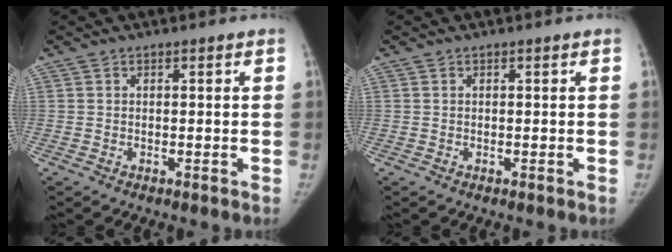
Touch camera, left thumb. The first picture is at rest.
{"total": 0.0}